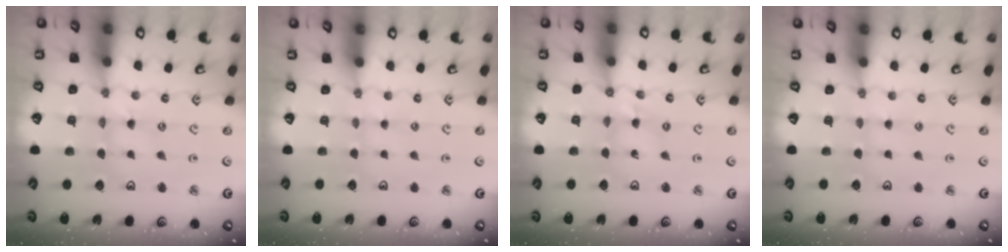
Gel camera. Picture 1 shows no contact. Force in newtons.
{"total": 1.9, "press": 1.9, "slide": 0.4}
{"total": 2.3, "press": 2.3, "slide": 0.2}
{"total": 1.9, "press": 1.9, "slide": 0.4}